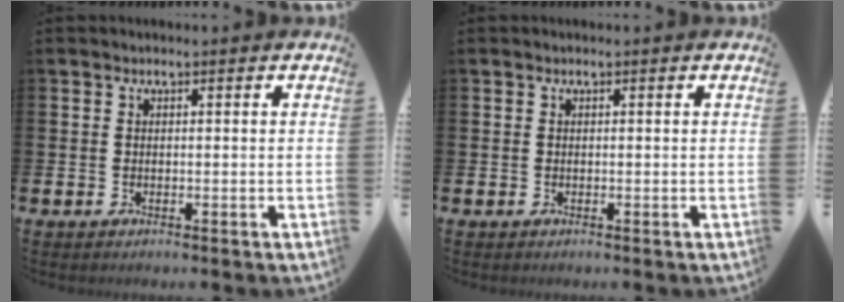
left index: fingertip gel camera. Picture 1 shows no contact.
{"total": 0.0}